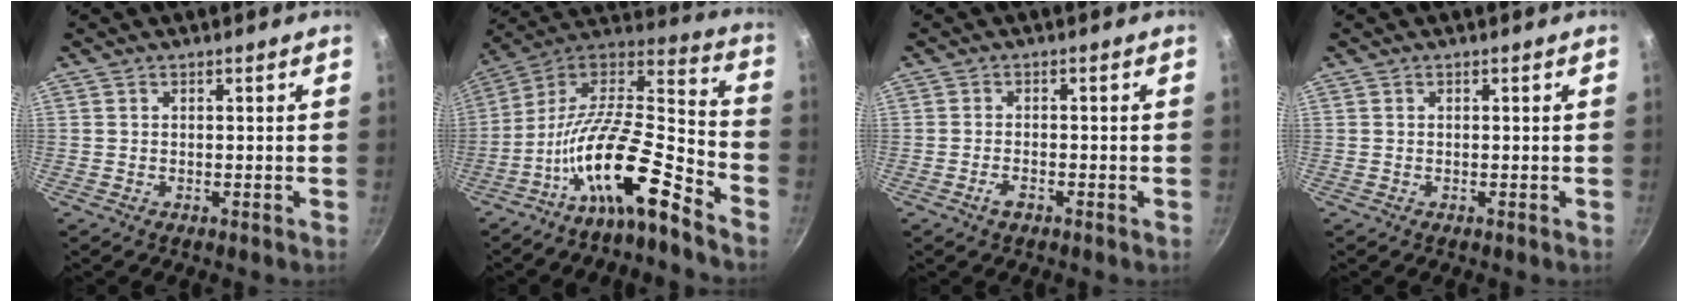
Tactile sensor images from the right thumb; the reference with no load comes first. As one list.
[{"total": 18.7, "force": [-10.9, 5.0, 14.3], "torque": [-0.240, 0.090, -0.212]}, {"total": 2.2, "force": [-1.3, 1.0, 1.5], "torque": [-0.031, 0.011, -0.026]}, {"total": 0.0}]